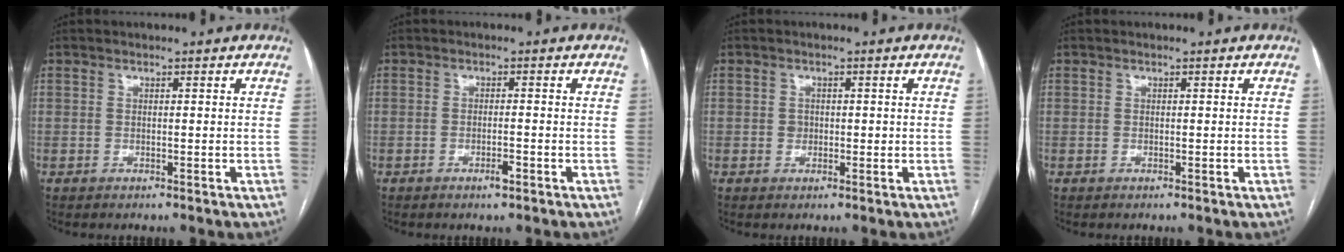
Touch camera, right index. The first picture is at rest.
{"total": 1.8, "force": [-1.0, 0.3, 1.5], "torque": [-0.025, -0.001, -0.016]}
{"total": 1.5, "force": [0.0, 1.3, 0.7], "torque": [-0.011, 0.002, 0.002]}
{"total": 0.0}